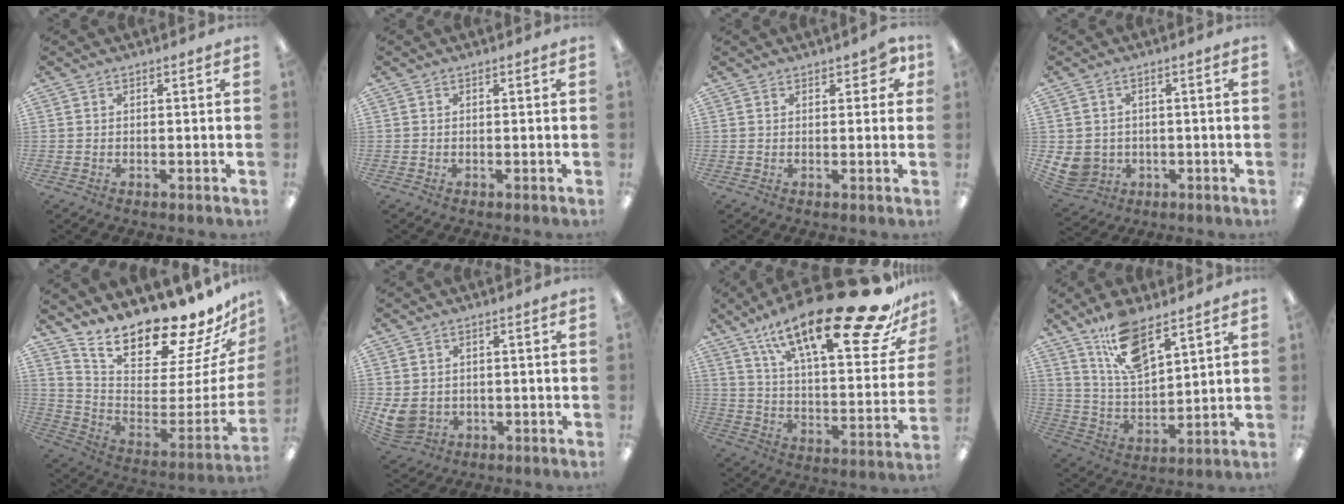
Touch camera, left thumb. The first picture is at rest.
{"total": 0.0}
{"total": 4.1, "force": [2.2, 2.2, 2.7], "torque": [-0.031, -0.001, 0.037]}
{"total": 5.7, "force": [-0.4, 5.5, 1.7], "torque": [-0.051, 0.002, -0.004]}
{"total": 18.6, "force": [16.8, 4.0, 6.9], "torque": [-0.113, -0.155, 0.284]}
{"total": 5.7, "force": [0.6, 4.9, 2.8], "torque": [-0.083, -0.002, 0.012]}
{"total": 30.0, "force": [19.2, 8.5, 21.4], "torque": [-0.323, -0.121, 0.311]}
{"total": 13.4, "force": [9.8, 4.9, 7.8], "torque": [-0.144, -0.043, 0.174]}